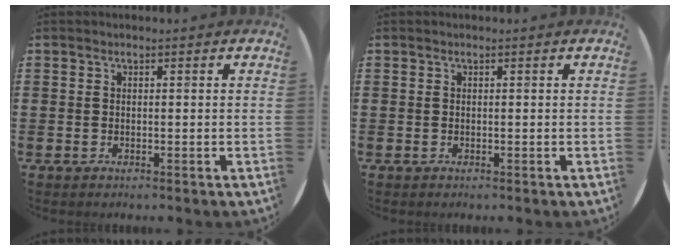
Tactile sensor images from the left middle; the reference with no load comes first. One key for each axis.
{"total": 0.0}